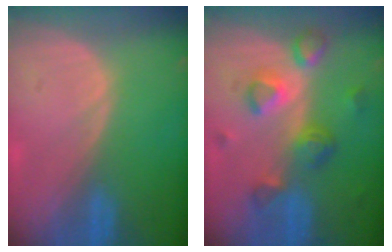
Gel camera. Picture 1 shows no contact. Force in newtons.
{"total": 7.9, "press": 7.0, "slide": 3.6}